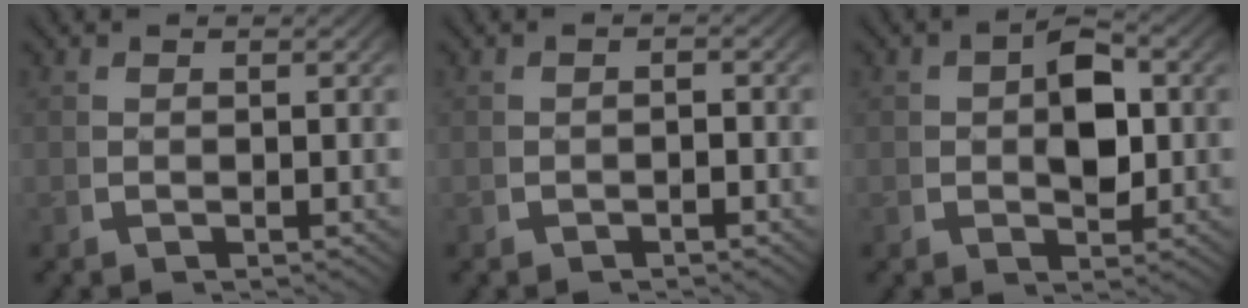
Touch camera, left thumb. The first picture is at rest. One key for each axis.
{"total": 0.7, "fx": -0.7, "fy": 0.3, "fz": 0.1, "tx": 0.005, "ty": 0.002, "tz": -0.015}
{"total": 4.3, "fx": 0.1, "fy": 2.8, "fz": 3.2, "tx": -0.043, "ty": -0.010, "tz": 0.005}